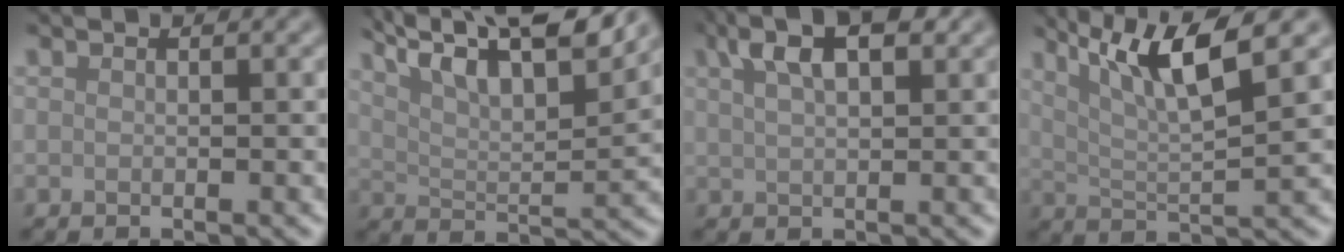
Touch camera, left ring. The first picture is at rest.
{"total": 14.4, "force": [9.9, 4.2, 9.5], "torque": [-0.145, 0.032, 0.121]}
{"total": 5.6, "force": [3.1, 2.1, 4.2], "torque": [-0.075, 0.016, 0.050]}
{"total": 6.9, "force": [3.4, 1.4, 5.8], "torque": [-0.103, 0.007, 0.065]}